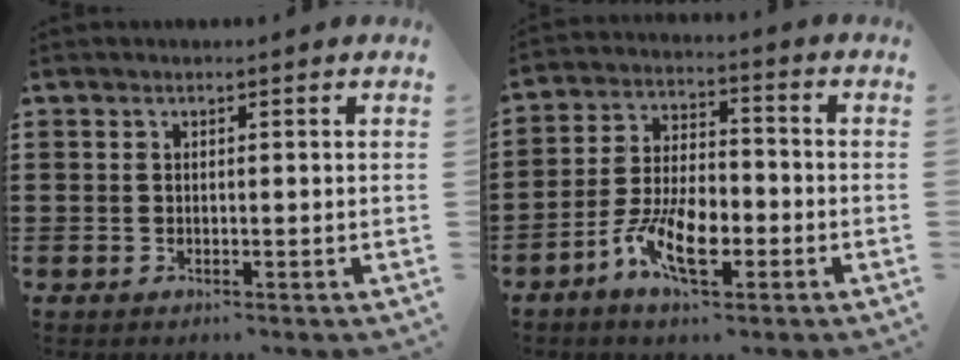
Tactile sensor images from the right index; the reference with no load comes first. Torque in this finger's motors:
{"motor_torque": [1.25, 0.88, 0.73, 0.10]}